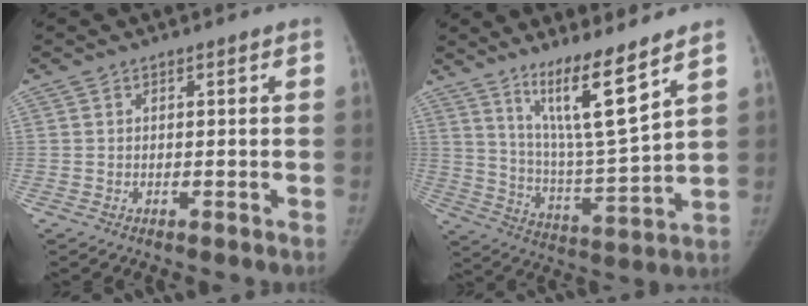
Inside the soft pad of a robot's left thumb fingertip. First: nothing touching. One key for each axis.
{"total": 13.7, "fx": 9.2, "fy": 0.7, "fz": 10.1, "tx": -0.172, "ty": -0.079, "tz": 0.173}